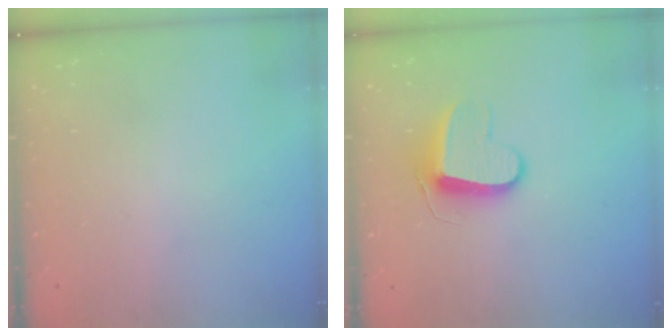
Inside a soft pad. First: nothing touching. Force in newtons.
{"total": 9.7, "press": 9.7, "slide": 0.3}